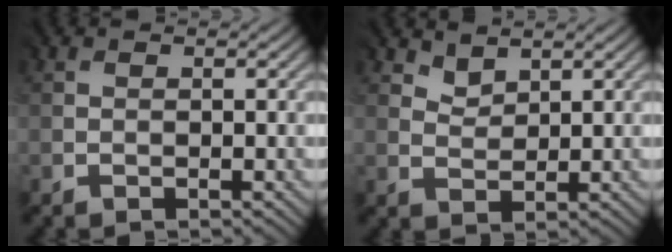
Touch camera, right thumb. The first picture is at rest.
{"total": 2.0, "force": [1.9, 0.6, -0.2], "torque": [0.000, -0.005, 0.044]}